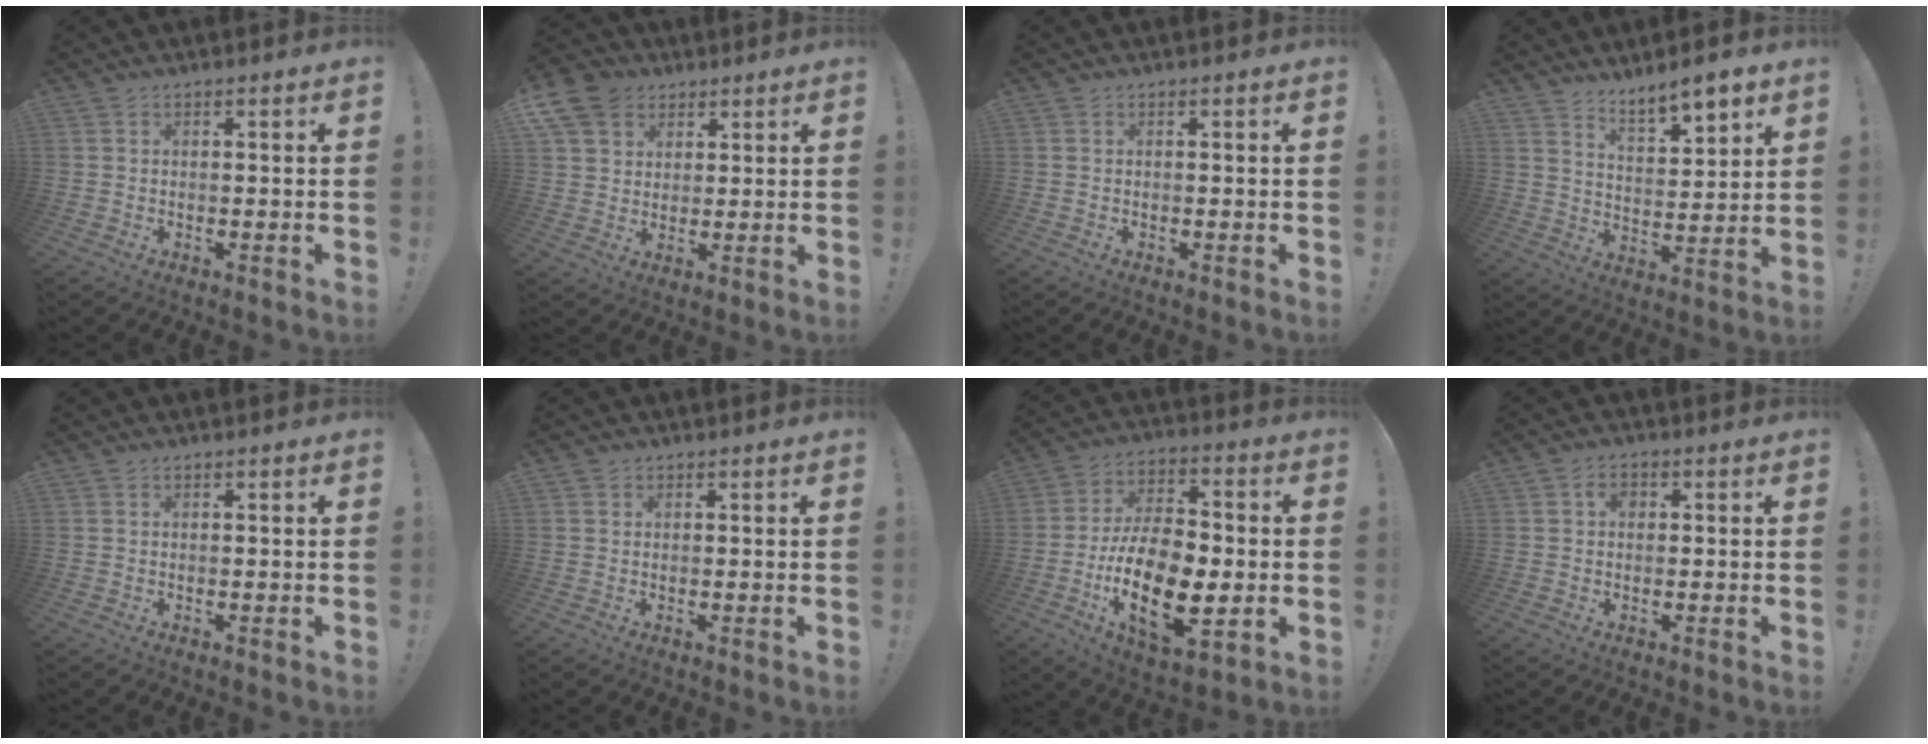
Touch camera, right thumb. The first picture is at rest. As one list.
[{"total": 10.6, "force": [5.3, 8.1, 4.2], "torque": [-0.082, -0.030, 0.108]}, {"total": 0.0}, {"total": 8.2, "force": [7.2, 1.9, 3.4], "torque": [-0.051, -0.059, 0.130]}, {"total": 0.0}, {"total": 0.8, "force": [0.5, 0.7, 0.0], "torque": [0.003, -0.001, 0.009]}, {"total": 21.2, "force": [-5.2, 11.1, 17.2], "torque": [-0.318, 0.012, -0.086]}, {"total": 3.1, "force": [0.6, 2.2, 2.1], "torque": [-0.033, 0.005, 0.007]}]